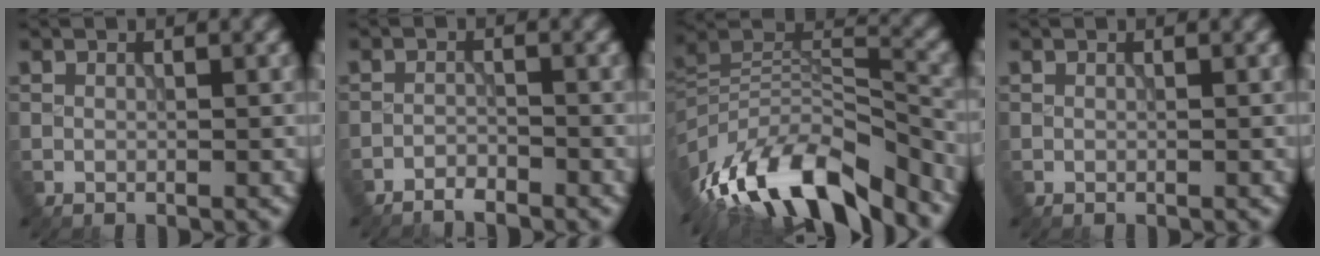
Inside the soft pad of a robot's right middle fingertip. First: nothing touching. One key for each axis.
{"total": 1.7, "fx": -1.6, "fy": 0.2, "fz": 0.5, "tx": -0.004, "ty": 0.002, "tz": -0.033}
{"total": 14.6, "fx": -9.0, "fy": 5.2, "fz": 10.2, "tx": -0.196, "ty": 0.019, "tz": -0.162}
{"total": 0.0}